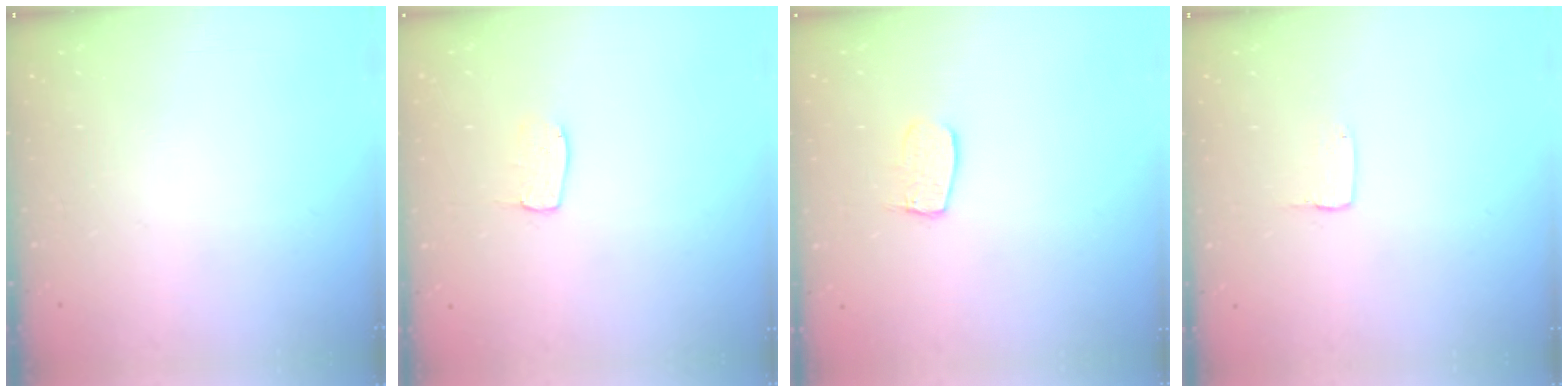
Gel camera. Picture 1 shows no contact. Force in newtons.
{"total": 4.5, "press": 4.5, "slide": 0.3}
{"total": 6.8, "press": 6.8, "slide": 0.3}
{"total": 2.0, "press": 2.0, "slide": 0.2}